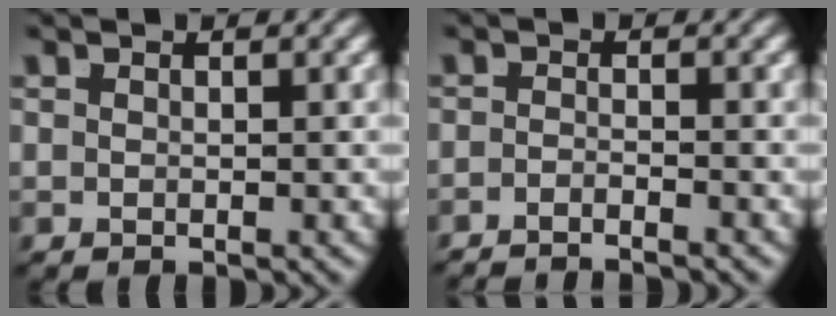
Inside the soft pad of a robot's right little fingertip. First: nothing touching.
{"total": 2.7, "force": [-2.7, -0.3, 0.2], "torque": [0.000, -0.011, -0.042]}